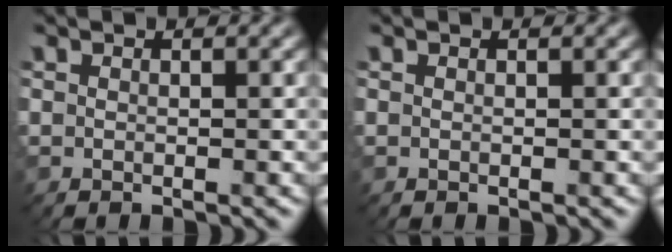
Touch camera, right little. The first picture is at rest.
{"total": 0.0}